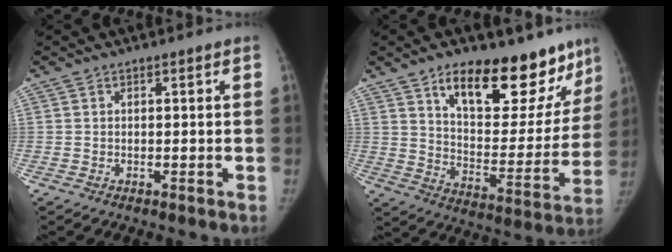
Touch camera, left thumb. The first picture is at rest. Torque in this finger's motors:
{"motor_torque": [1.81, 1.97, 0.10, -0.28, 0.07]}